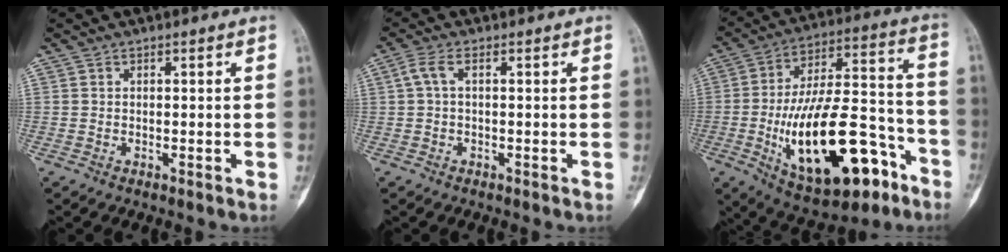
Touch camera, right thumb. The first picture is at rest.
{"total": 2.9, "force": [0.4, 1.1, 2.6], "torque": [-0.067, 0.015, 0.009]}
{"total": 26.5, "force": [-10.7, 11.5, 21.4], "torque": [-0.353, 0.054, -0.154]}